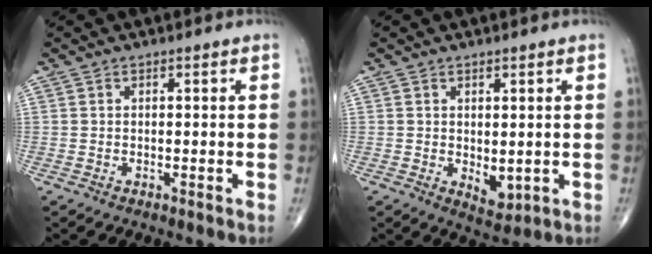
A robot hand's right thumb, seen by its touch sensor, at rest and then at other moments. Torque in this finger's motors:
{"motor_torque": [1.97, 3.04, 0.87, -0.50, 0.26]}